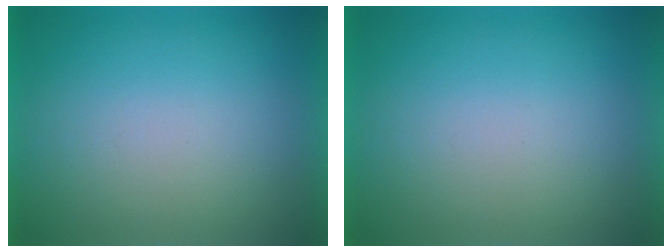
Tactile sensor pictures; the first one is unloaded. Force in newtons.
{"total": 0.0}